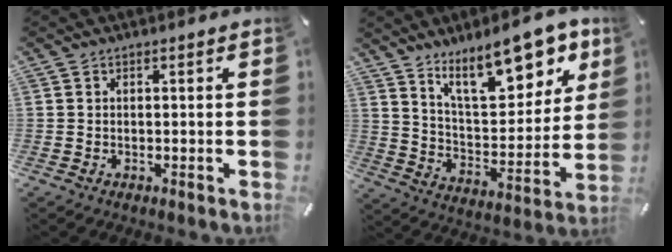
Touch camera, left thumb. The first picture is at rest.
{"total": 19.5, "force": [13.3, 8.0, 11.8], "torque": [-0.174, -0.079, 0.223]}